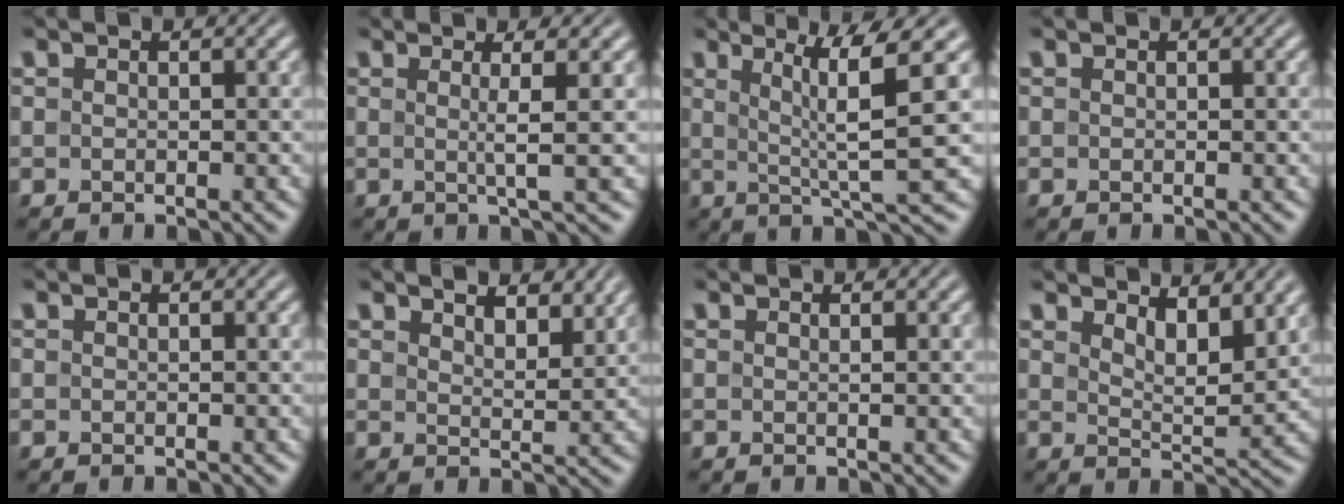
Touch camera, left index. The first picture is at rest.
{"total": 2.8, "force": [0.5, 0.3, 2.7], "torque": [-0.051, 0.001, 0.000]}
{"total": 6.7, "force": [1.7, 0.6, 6.5], "torque": [-0.106, 0.001, 0.033]}
{"total": 0.0}
{"total": 0.0}
{"total": 5.1, "force": [4.0, 1.7, 2.7], "torque": [-0.028, 0.005, 0.043]}
{"total": 0.9, "force": [0.4, 0.4, 0.7], "torque": [-0.002, 0.002, 0.000]}
{"total": 4.4, "force": [3.2, 1.3, 2.7], "torque": [-0.044, -0.009, 0.053]}